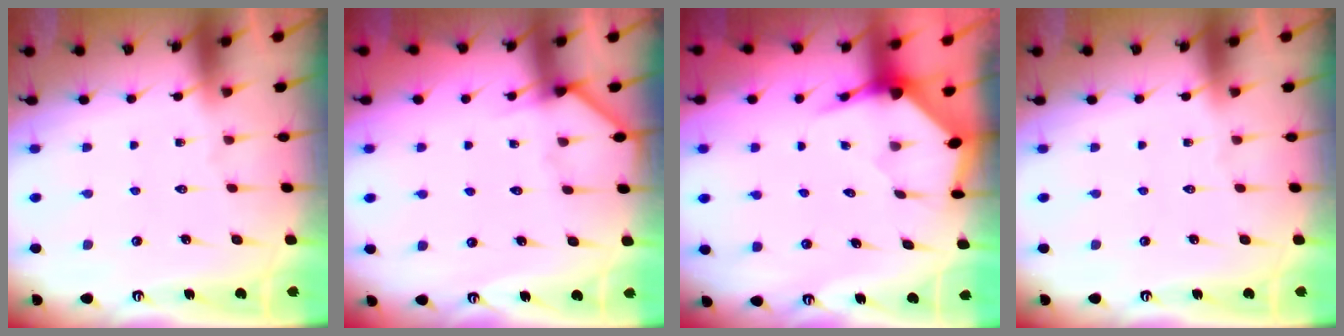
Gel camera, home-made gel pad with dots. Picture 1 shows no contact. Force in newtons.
{"total": 3.0, "press": 3.0, "slide": 0.2}
{"total": 3.7, "press": 3.6, "slide": 0.4}
{"total": 0.0}